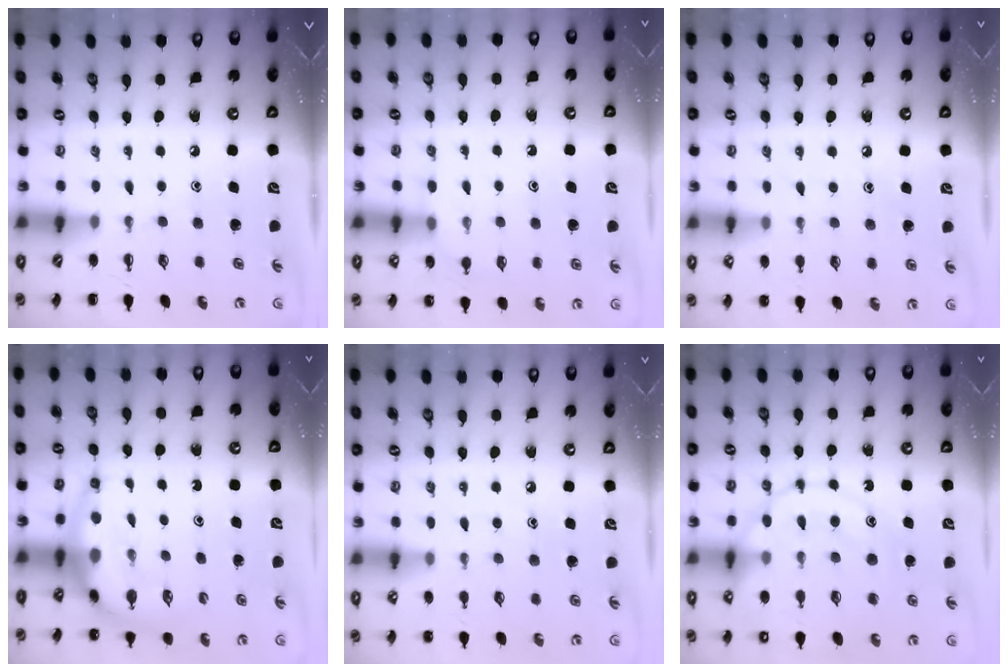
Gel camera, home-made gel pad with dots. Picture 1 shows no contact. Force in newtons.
{"total": 6.2, "press": 6.1, "slide": 0.8}
{"total": 5.9, "press": 5.7, "slide": 1.6}
{"total": 9.6, "press": 9.3, "slide": 2.4}
{"total": 7.6, "press": 7.4, "slide": 1.7}
{"total": 17.8, "press": 17.7, "slide": 1.4}